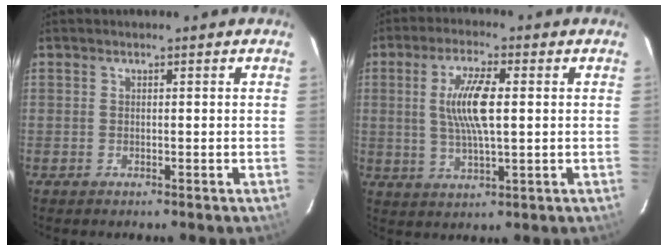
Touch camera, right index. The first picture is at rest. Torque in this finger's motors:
{"motor_torque": [0.53, 0.11, 0.32, 0.18]}